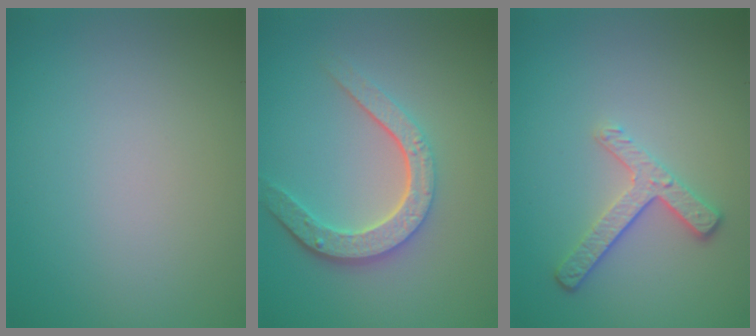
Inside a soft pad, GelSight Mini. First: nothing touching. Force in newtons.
{"total": 4.6, "press": 3.5, "slide": 3.0}
{"total": 2.7, "press": 2.3, "slide": 1.5}